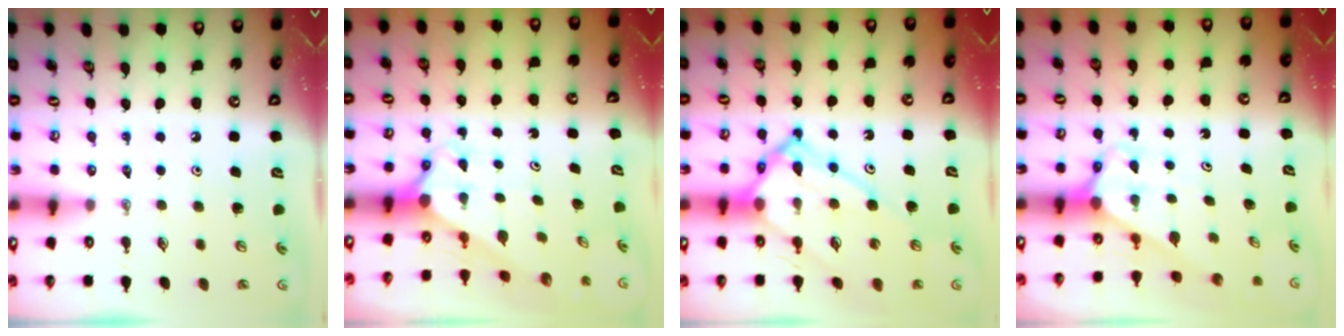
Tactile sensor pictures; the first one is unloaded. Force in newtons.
{"total": 2.1, "press": 2.1, "slide": 0.2}
{"total": 16.4, "press": 16.3, "slide": 1.5}
{"total": 2.6, "press": 2.6, "slide": 0.1}